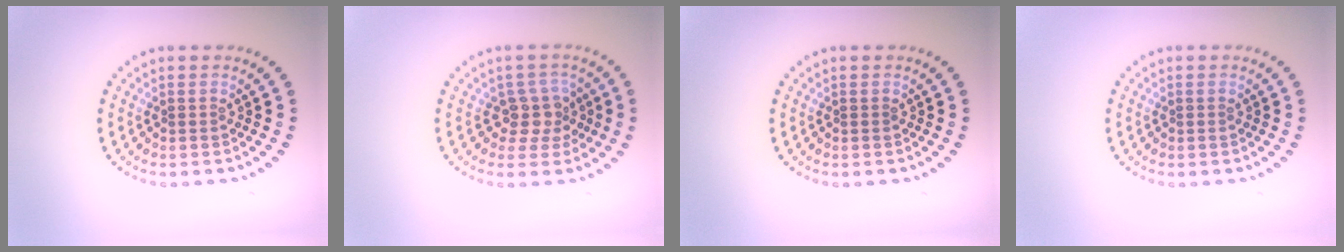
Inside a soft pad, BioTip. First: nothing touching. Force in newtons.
{"total": 2.8, "press": 2.3, "slide": 1.7}
{"total": 0.0}
{"total": 0.0}